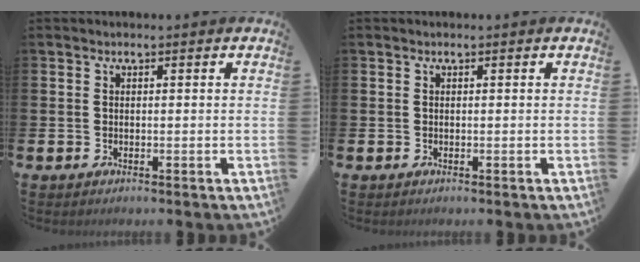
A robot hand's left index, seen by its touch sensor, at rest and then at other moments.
{"total": 0.0}